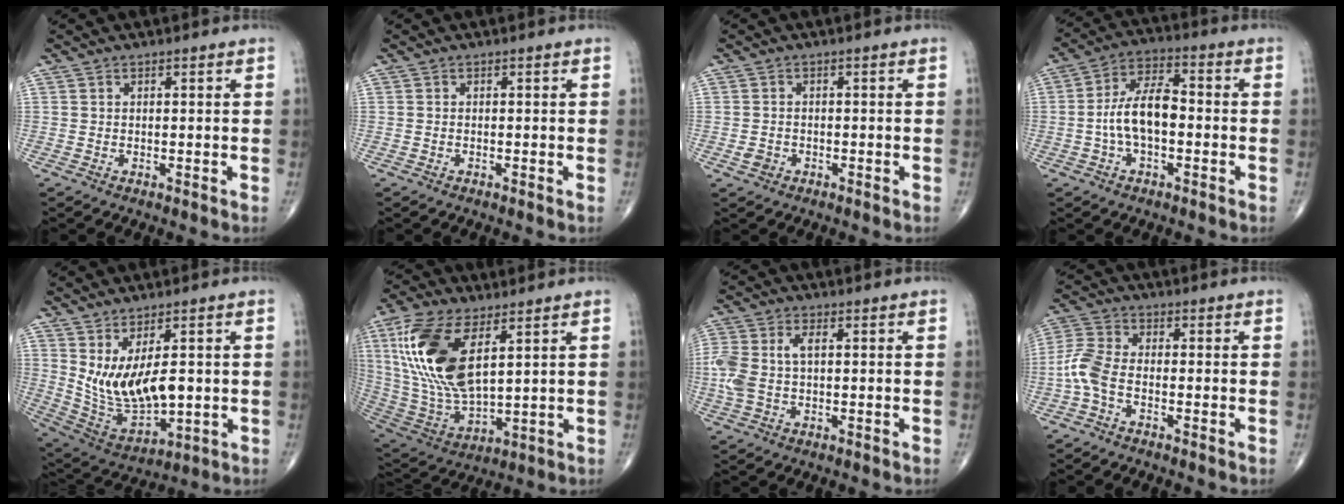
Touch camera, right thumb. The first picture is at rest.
{"total": 0.0}
{"total": 1.8, "force": [-0.8, 1.4, 0.7], "torque": [-0.011, 0.008, -0.012]}
{"total": 9.9, "force": [-1.4, 4.9, 8.5], "torque": [-0.157, 0.036, -0.033]}
{"total": 12.9, "force": [1.4, 6.2, 11.2], "torque": [-0.198, -0.025, 0.052]}
{"total": 19.9, "force": [6.8, 9.0, 16.3], "torque": [-0.343, -0.027, 0.137]}
{"total": 7.5, "force": [0.3, 4.2, 6.3], "torque": [-0.174, 0.018, 0.008]}
{"total": 5.8, "force": [-2.1, 2.7, 4.7], "torque": [-0.119, 0.017, -0.054]}